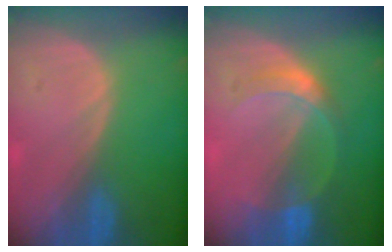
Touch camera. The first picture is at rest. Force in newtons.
{"total": 4.9, "press": 4.9, "slide": 0.6}